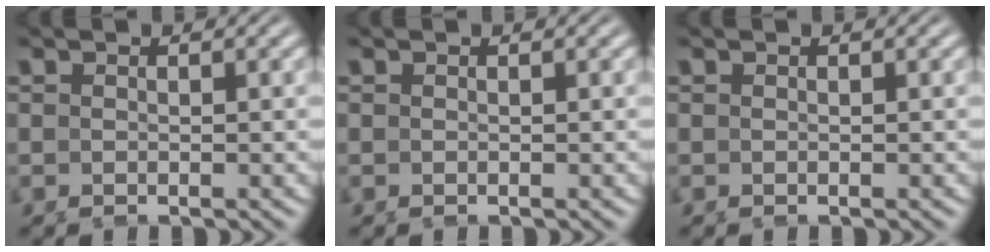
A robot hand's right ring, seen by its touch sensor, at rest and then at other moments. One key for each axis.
{"total": 0.0}
{"total": 0.0}